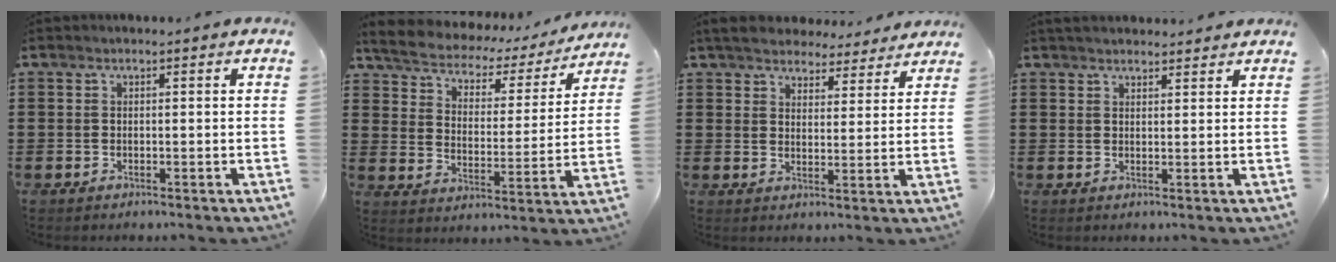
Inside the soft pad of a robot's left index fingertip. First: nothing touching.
{"total": 3.7, "force": [3.5, 1.2, 0.5], "torque": [-0.033, -0.029, 0.052]}
{"total": 4.8, "force": [4.7, 0.9, 0.5], "torque": [-0.032, -0.023, 0.083]}
{"total": 2.2, "force": [2.2, 0.3, 0.1], "torque": [-0.007, 0.001, 0.043]}